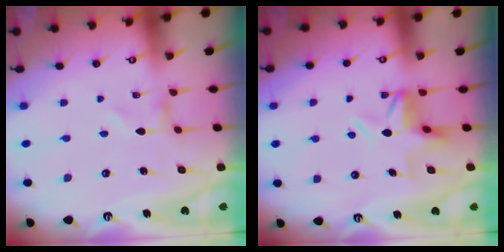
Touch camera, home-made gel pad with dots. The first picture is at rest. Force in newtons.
{"total": 5.5, "press": 5.5, "slide": 0.5}